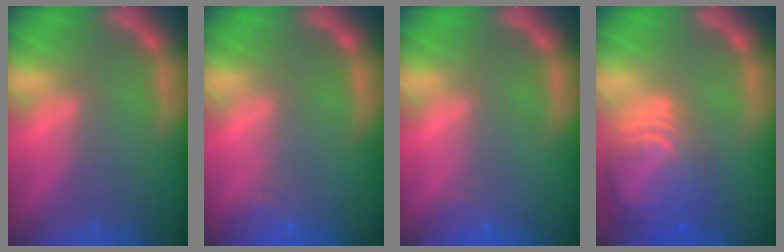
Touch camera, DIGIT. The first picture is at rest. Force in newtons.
{"total": 2.4}
{"total": 1.4}
{"total": 10.0}